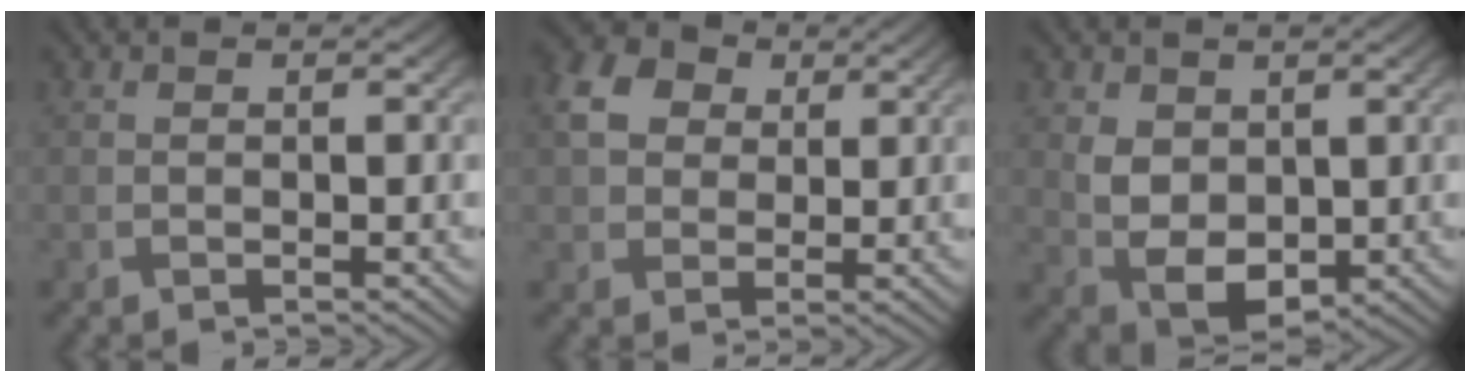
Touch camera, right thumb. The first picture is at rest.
{"total": 6.8, "force": [2.3, 5.3, 3.6], "torque": [-0.099, 0.013, 0.033]}
{"total": 6.0, "force": [0.9, 4.4, 4.1], "torque": [-0.093, -0.011, 0.025]}